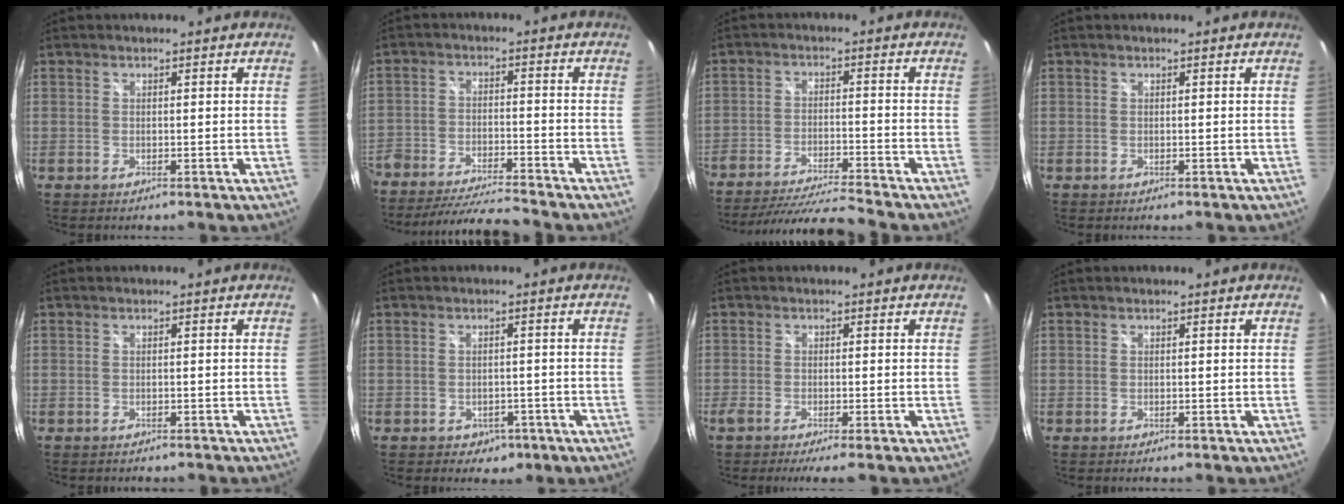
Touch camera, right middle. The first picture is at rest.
{"total": 14.2, "force": [-12.5, 2.5, 6.3], "torque": [-0.148, -0.021, -0.215]}
{"total": 12.5, "force": [-11.6, -0.4, 4.7], "torque": [-0.103, -0.014, -0.198]}
{"total": 0.0}
{"total": 1.5, "force": [-1.4, 0.6, 0.4], "torque": [-0.013, -0.008, -0.018]}
{"total": 3.8, "force": [-1.9, 3.0, 1.3], "torque": [-0.033, -0.002, -0.018]}
{"total": 3.9, "force": [-3.0, -0.1, 2.4], "torque": [-0.050, -0.020, -0.053]}
{"total": 0.0}